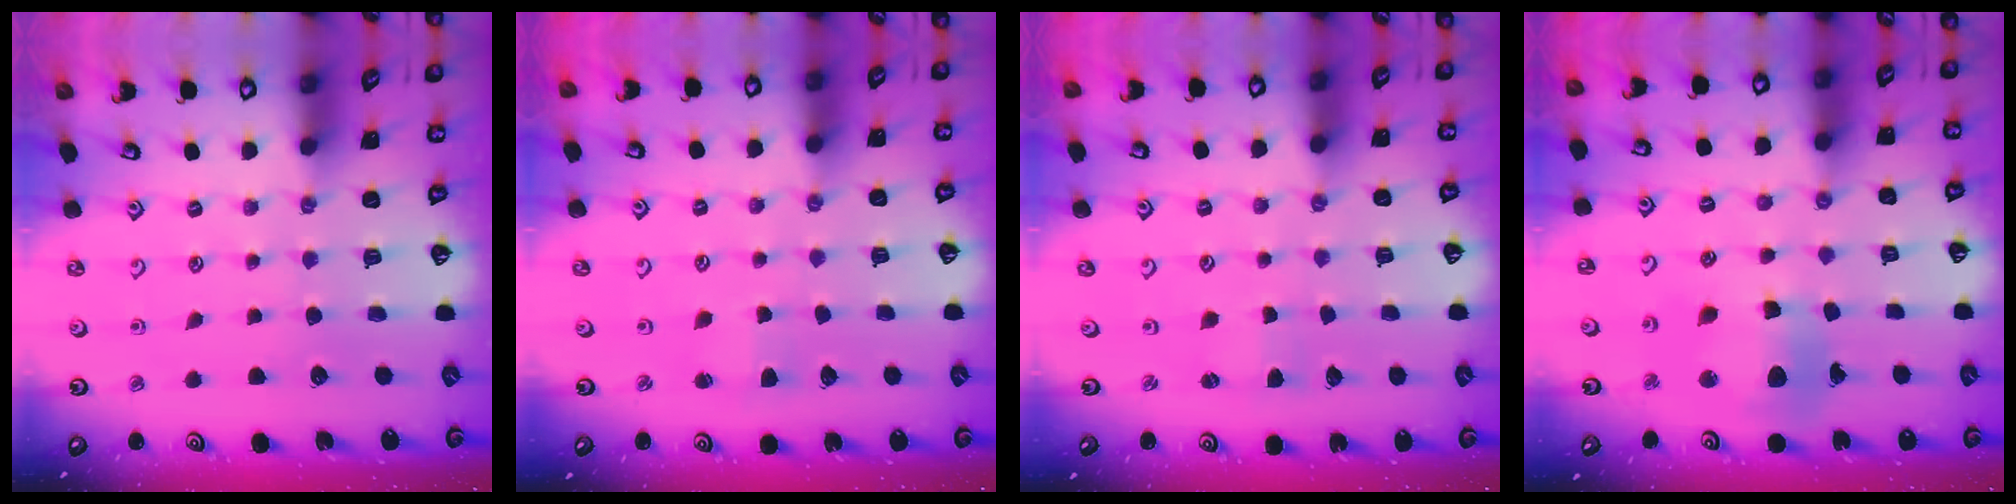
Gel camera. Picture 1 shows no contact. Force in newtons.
{"total": 3.0, "press": 3.0, "slide": 0.3}
{"total": 1.3, "press": 1.3, "slide": 0.2}
{"total": 13.1, "press": 13.0, "slide": 1.7}